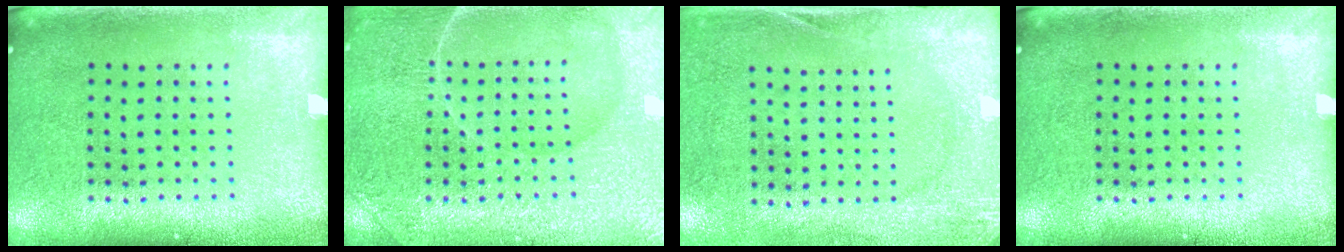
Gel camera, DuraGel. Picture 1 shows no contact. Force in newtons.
{"total": 4.3, "press": 4.2, "slide": 0.5}
{"total": 2.8, "press": 2.1, "slide": 1.8}
{"total": 0.0}